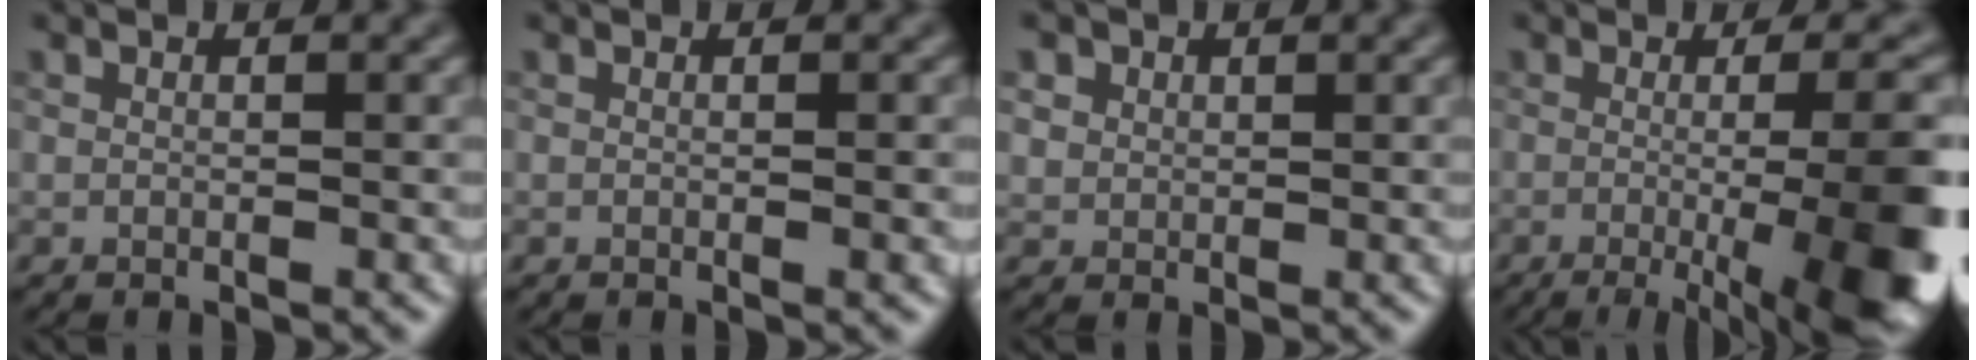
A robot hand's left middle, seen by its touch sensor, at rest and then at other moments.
{"total": 0.9, "force": [0.1, 0.4, 0.9], "torque": [-0.003, 0.001, -0.006]}
{"total": 2.1, "force": [1.3, 1.6, 0.4], "torque": [-0.032, 0.003, 0.040]}
{"total": 13.1, "force": [-2.7, 3.3, 12.3], "torque": [-0.121, -0.001, -0.015]}